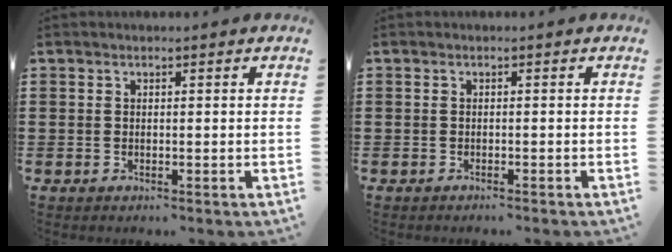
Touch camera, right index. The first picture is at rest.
{"total": 0.5, "force": [-0.5, 0.0, 0.1], "torque": [-0.004, -0.002, -0.010]}